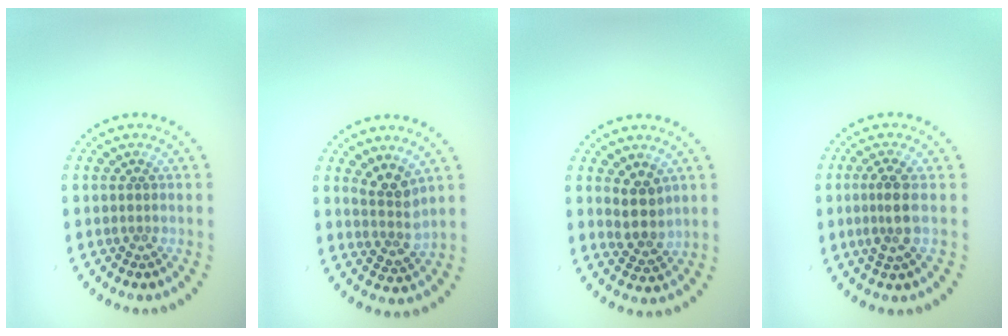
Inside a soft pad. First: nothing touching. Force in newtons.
{"total": 2.6, "press": 1.9, "slide": 1.7}
{"total": 2.8, "press": 2.4, "slide": 1.4}
{"total": 2.4, "press": 2.1, "slide": 1.2}